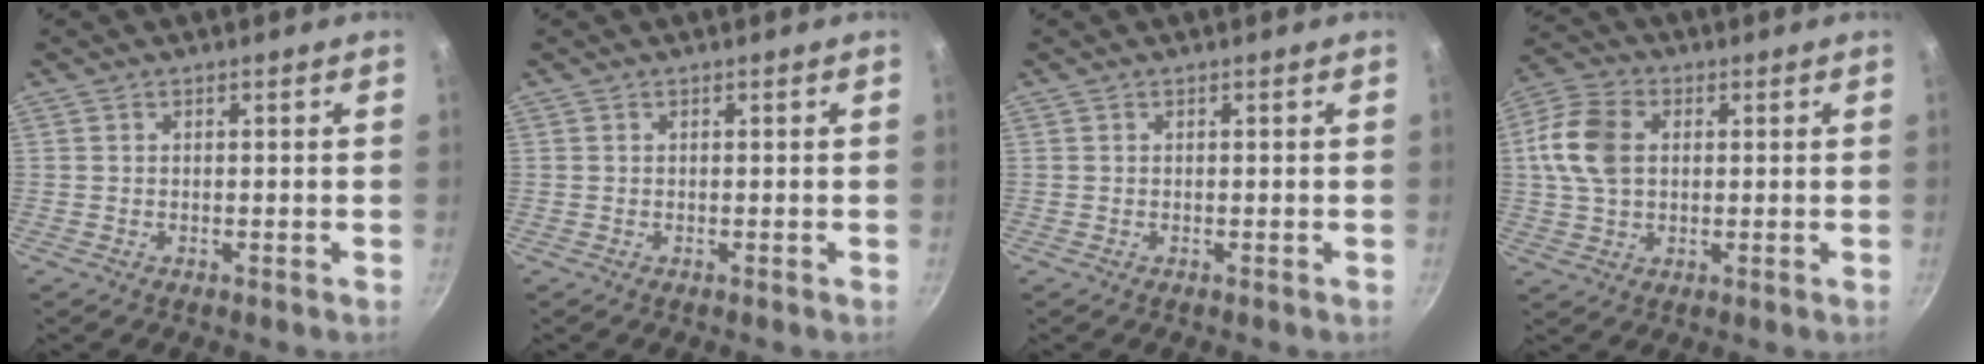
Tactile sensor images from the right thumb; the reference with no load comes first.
{"total": 0.0}
{"total": 0.0}
{"total": 10.7, "force": [1.5, 7.4, 7.6], "torque": [-0.140, 0.013, 0.016]}